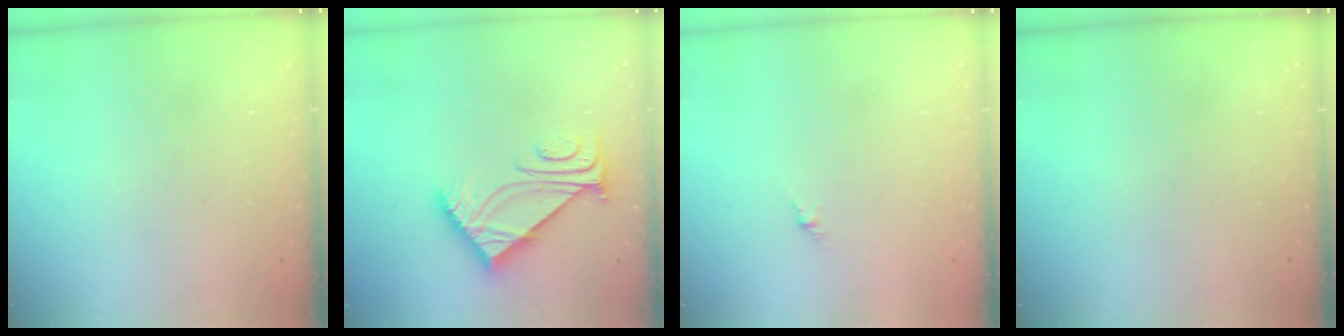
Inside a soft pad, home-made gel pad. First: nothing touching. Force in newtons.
{"total": 7.6, "press": 7.6, "slide": 0.7}
{"total": 1.5, "press": 1.4, "slide": 0.6}
{"total": 0.0}